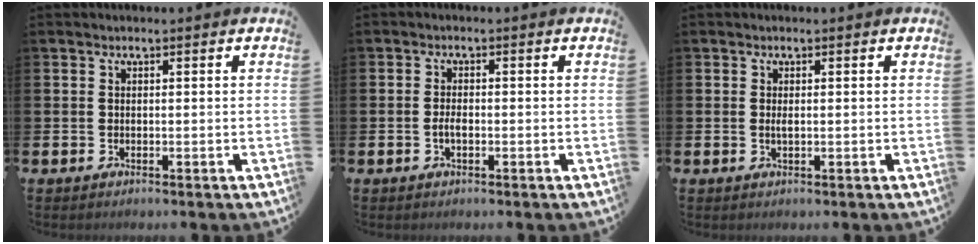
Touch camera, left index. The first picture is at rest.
{"total": 1.6, "force": [-0.4, 0.7, 1.3], "torque": [-0.023, 0.001, -0.009]}
{"total": 0.8, "force": [0.1, 0.2, 0.7], "torque": [-0.012, -0.001, 0.001]}